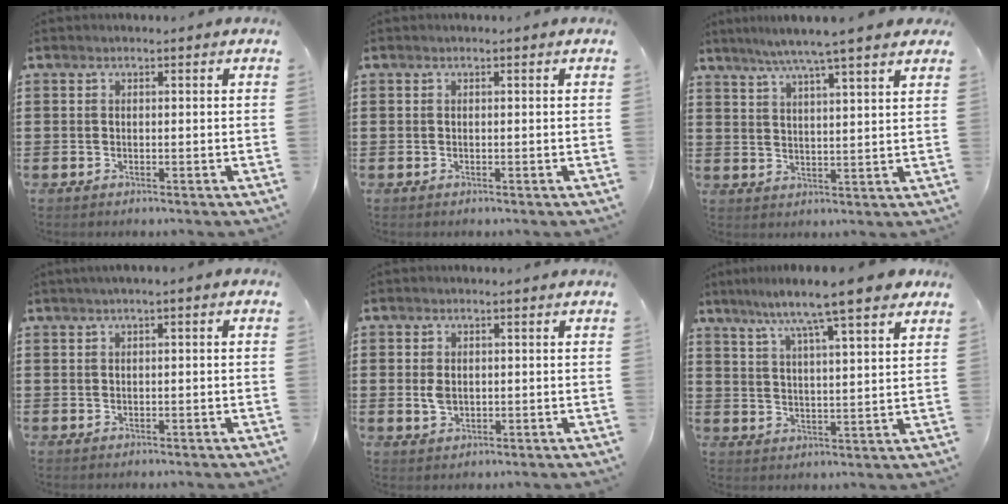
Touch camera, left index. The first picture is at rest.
{"total": 0.0}
{"total": 6.2, "force": [5.1, -0.5, 3.6], "torque": [-0.084, -0.017, 0.086]}
{"total": 1.1, "force": [-0.2, 0.2, 1.0], "torque": [-0.017, -0.003, -0.003]}
{"total": 2.5, "force": [0.1, 1.7, 1.9], "torque": [-0.054, -0.001, -0.003]}
{"total": 8.8, "force": [7.1, 0.3, 5.2], "torque": [-0.118, -0.026, 0.117]}